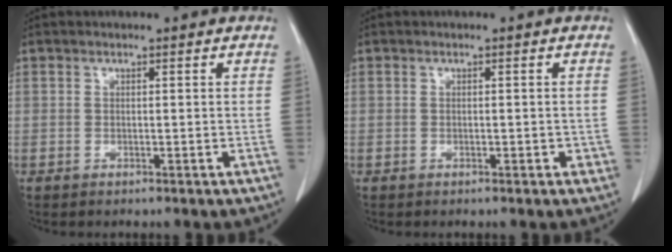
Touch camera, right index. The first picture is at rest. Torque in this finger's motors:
{"motor_torque": [-0.12, 0.16, 0.00, 0.01]}